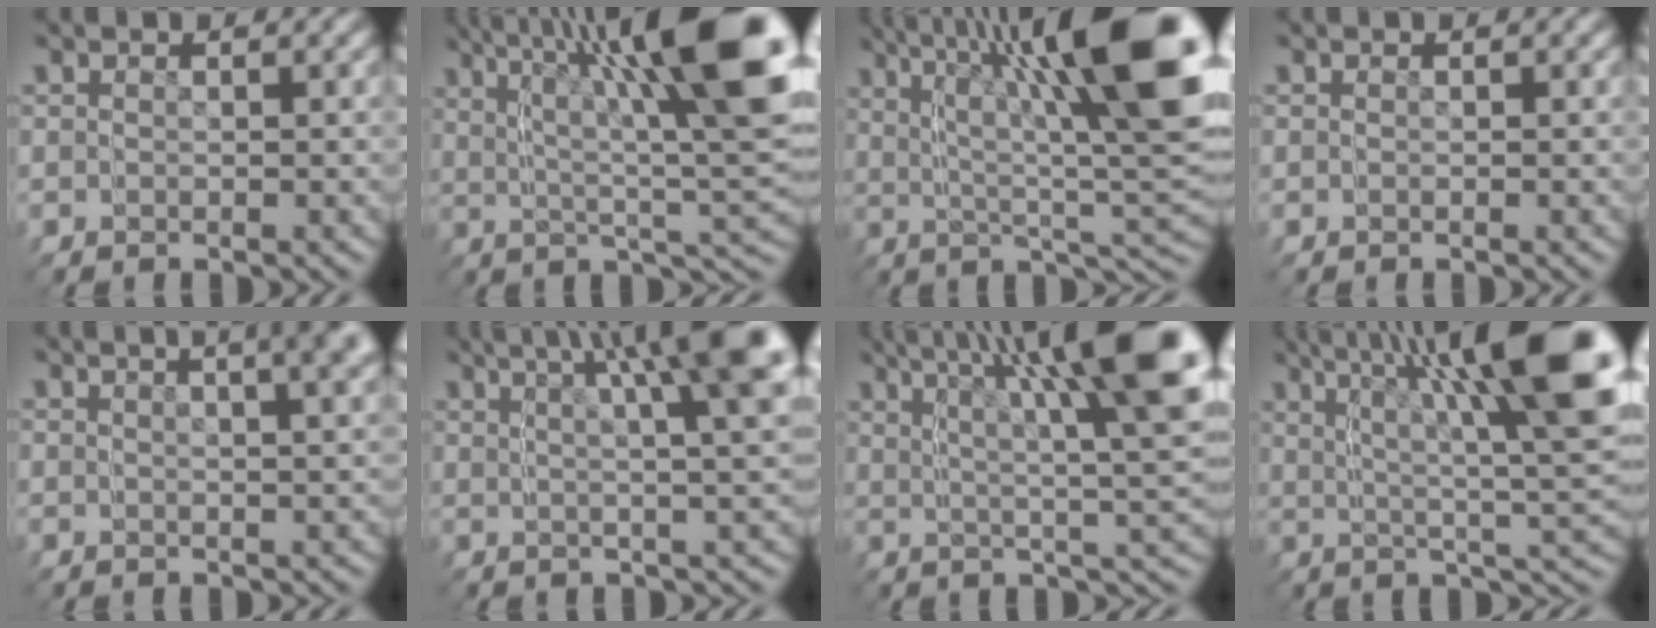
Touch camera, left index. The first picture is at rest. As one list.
[{"total": 12.4, "force": [5.4, 3.1, 10.8], "torque": [-0.151, 0.036, 0.069]}, {"total": 13.4, "force": [5.3, 4.0, 11.7], "torque": [-0.164, 0.036, 0.068]}, {"total": 0.0}, {"total": 2.8, "force": [1.2, -0.2, 2.5], "torque": [-0.018, 0.017, 0.019]}, {"total": 7.6, "force": [3.3, 0.5, 6.8], "torque": [-0.073, 0.035, 0.043]}, {"total": 9.9, "force": [5.0, 1.4, 8.4], "torque": [-0.112, 0.040, 0.061]}, {"total": 11.3, "force": [5.3, 2.3, 9.8], "torque": [-0.134, 0.037, 0.068]}]